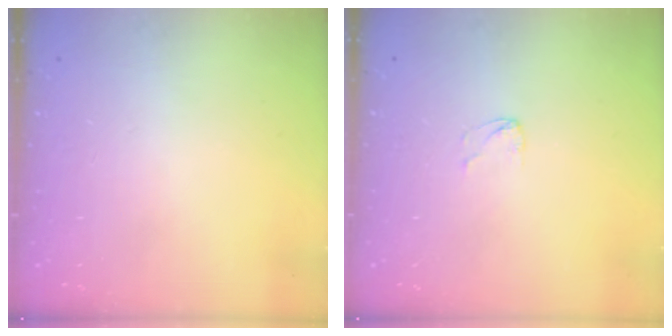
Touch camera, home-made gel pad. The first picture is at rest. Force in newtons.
{"total": 2.9, "press": 2.9, "slide": 0.2}